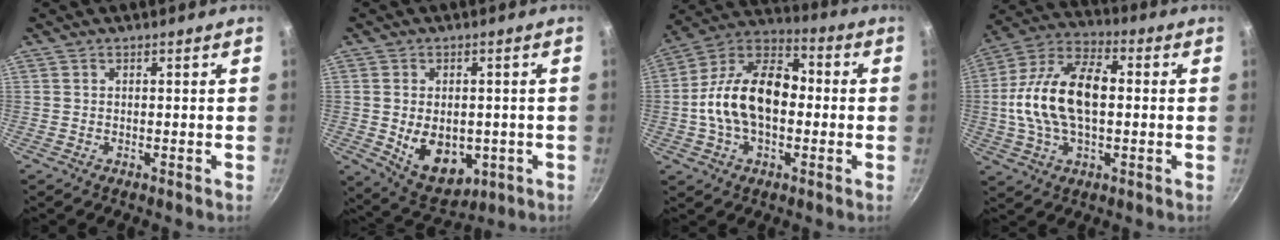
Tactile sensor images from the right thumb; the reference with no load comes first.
{"total": 11.5, "force": [-1.7, 7.8, 8.2], "torque": [-0.097, -0.009, -0.003]}
{"total": 18.1, "force": [-1.1, 11.4, 14.0], "torque": [-0.217, 0.043, -0.042]}
{"total": 18.2, "force": [0.2, 10.1, 15.1], "torque": [-0.271, 0.035, -0.010]}